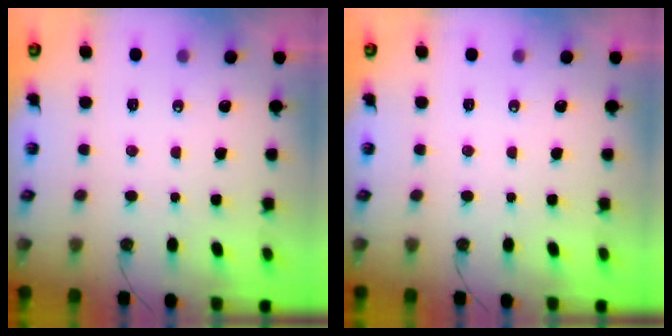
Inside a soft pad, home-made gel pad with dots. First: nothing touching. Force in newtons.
{"total": 0.0}